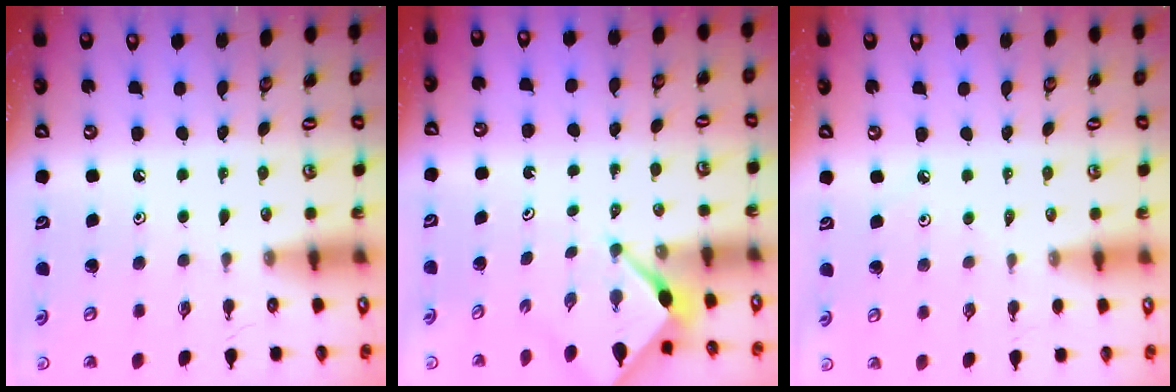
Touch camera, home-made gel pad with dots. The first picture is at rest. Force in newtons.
{"total": 2.3, "press": 2.3, "slide": 0.3}
{"total": 0.8, "press": 0.7, "slide": 0.3}